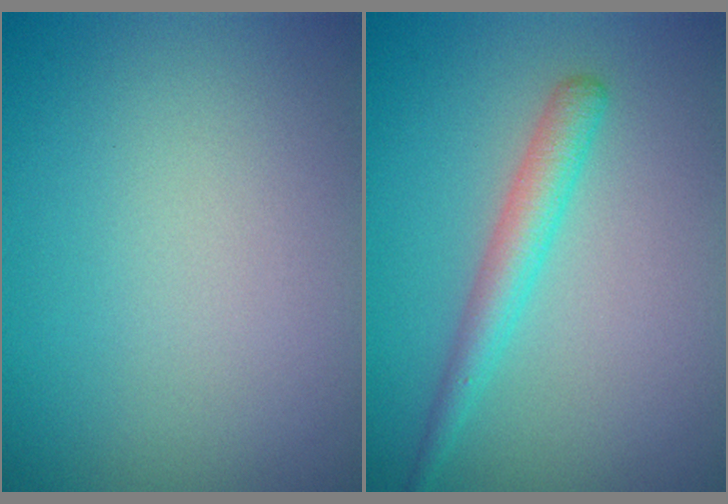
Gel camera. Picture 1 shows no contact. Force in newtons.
{"total": 2.7, "press": 2.6, "slide": 0.1}